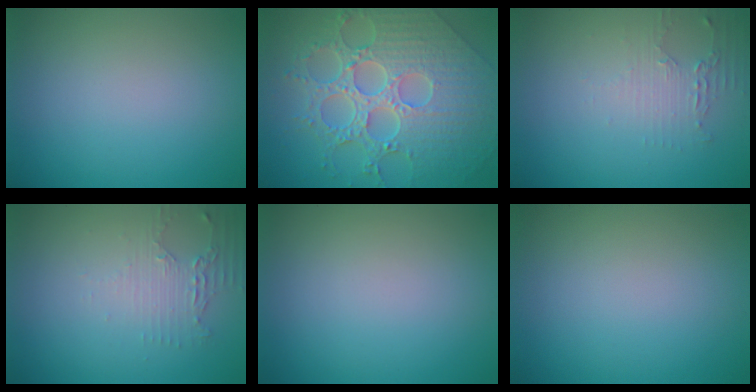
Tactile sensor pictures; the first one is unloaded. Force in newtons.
{"total": 9.4, "press": 7.0, "slide": 6.3}
{"total": 1.7, "press": 1.7, "slide": 0.3}
{"total": 2.2, "press": 1.8, "slide": 1.2}
{"total": 0.0}
{"total": 0.0}